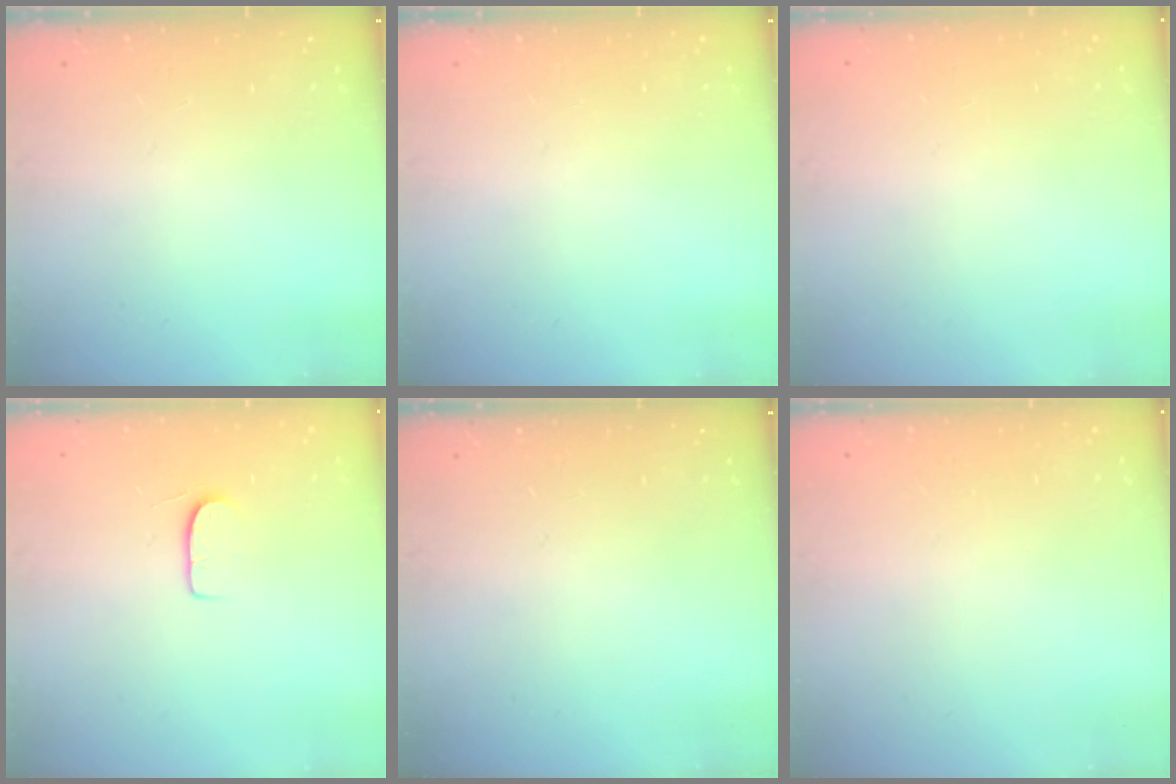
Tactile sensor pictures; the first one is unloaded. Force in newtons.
{"total": 0.0}
{"total": 0.0}
{"total": 6.1, "press": 6.1, "slide": 0.5}
{"total": 0.0}
{"total": 0.0}